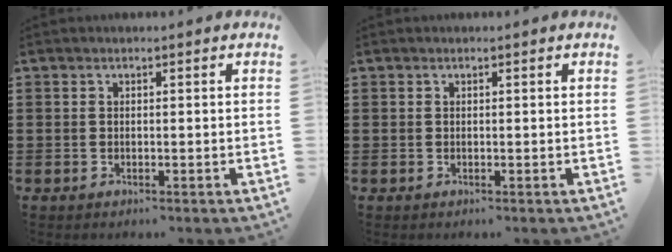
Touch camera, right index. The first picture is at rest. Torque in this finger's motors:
{"motor_torque": [-0.88, 0.80, -0.41, -0.16]}